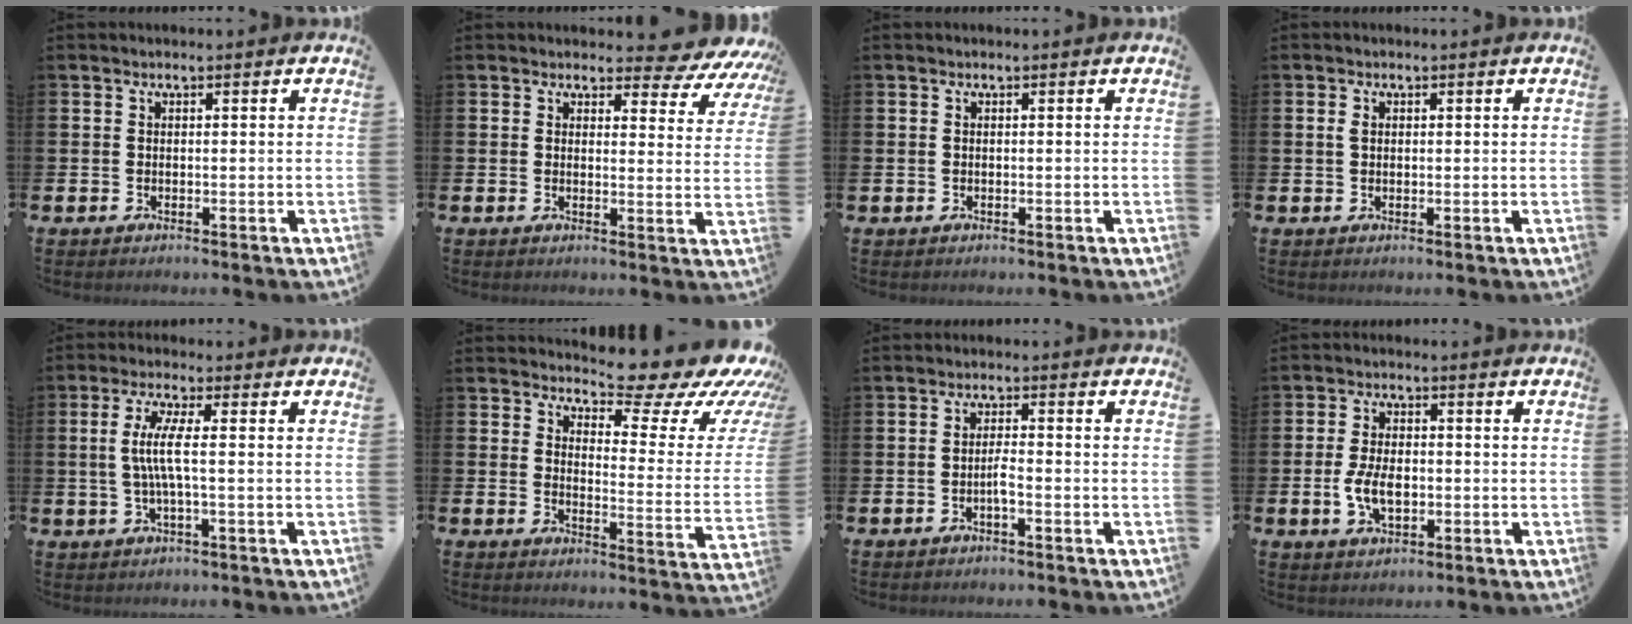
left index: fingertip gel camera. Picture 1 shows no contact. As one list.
[{"total": 4.2, "force": [3.8, 1.4, 1.0], "torque": [-0.004, -0.035, 0.059]}, {"total": 0.0}, {"total": 1.2, "force": [0.6, 0.8, 0.7], "torque": [-0.011, 0.005, 0.008]}, {"total": 4.9, "force": [0.2, 0.5, 4.8], "torque": [-0.097, -0.003, -0.001]}, {"total": 9.0, "force": [8.0, 2.5, 3.2], "torque": [-0.043, -0.073, 0.128]}, {"total": 1.6, "force": [-0.7, 0.1, 1.4], "torque": [-0.028, 0.000, -0.013]}, {"total": 5.2, "force": [-0.7, 3.0, 4.1], "torque": [-0.080, -0.001, -0.018]}]